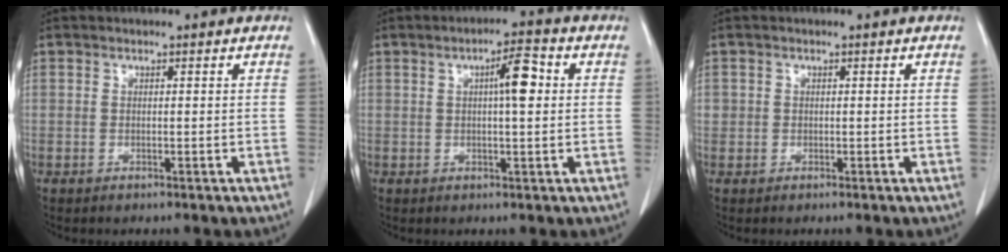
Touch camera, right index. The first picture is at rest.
{"total": 5.1, "force": [1.0, 0.8, 4.9], "torque": [-0.080, 0.009, 0.012]}
{"total": 0.9, "force": [0.1, 0.9, 0.0], "torque": [0.009, 0.007, 0.001]}